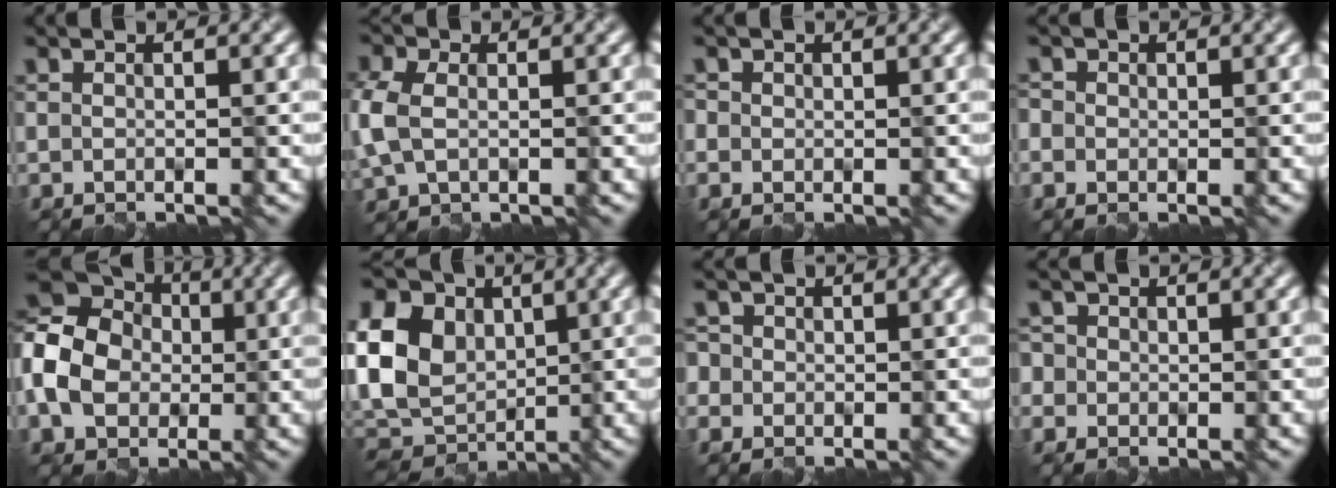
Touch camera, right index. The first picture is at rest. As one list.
[{"total": 3.1, "force": [0.3, 2.4, 2.0], "torque": [-0.084, 0.007, 0.006]}, {"total": 0.6, "force": [-0.1, 0.3, -0.5], "torque": [-0.004, 0.003, 0.004]}, {"total": 0.7, "force": [-0.3, 0.5, -0.4], "torque": [-0.003, 0.001, 0.001]}, {"total": 10.1, "force": [0.0, 8.6, 5.2], "torque": [-0.145, 0.027, -0.031]}, {"total": 9.9, "force": [2.6, 7.7, 5.5], "torque": [-0.159, 0.023, 0.042]}, {"total": 1.4, "force": [-0.4, 1.3, -0.1], "torque": [-0.004, 0.011, -0.007]}, {"total": 1.4, "force": [-0.4, 1.3, -0.2], "torque": [-0.005, 0.011, -0.006]}]